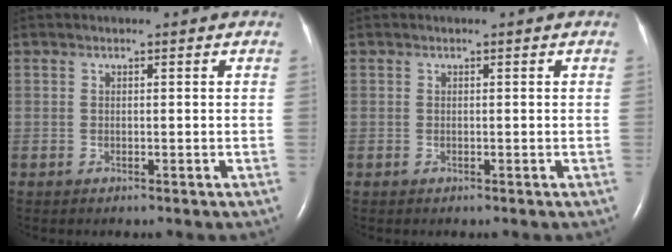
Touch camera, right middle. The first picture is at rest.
{"total": 0.0}